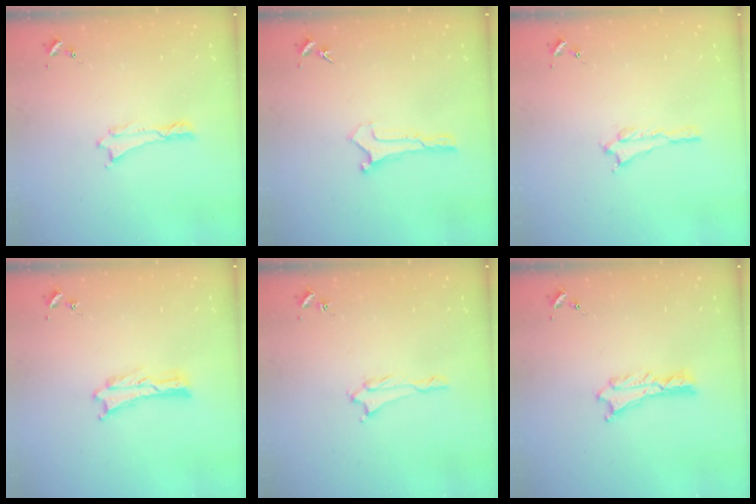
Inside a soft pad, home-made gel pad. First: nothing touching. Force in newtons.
{"total": 0.0}
{"total": 0.6, "press": 0.6, "slide": 0.2}
{"total": 0.0}
{"total": 1.3, "press": 1.3, "slide": 0.1}
{"total": 0.7, "press": 0.6, "slide": 0.2}